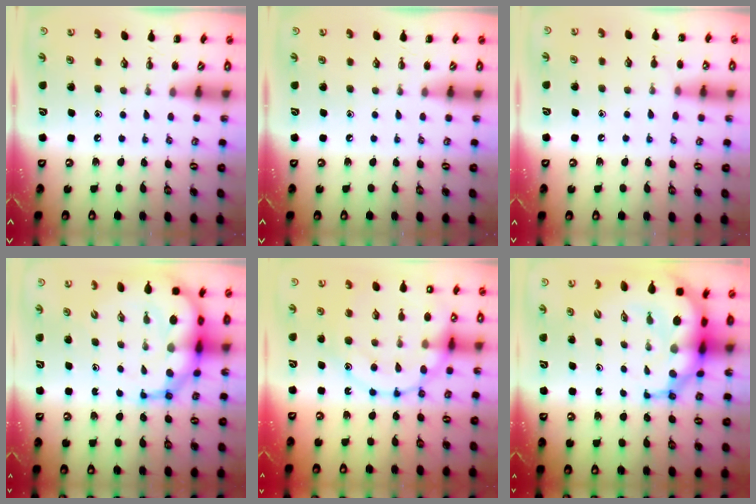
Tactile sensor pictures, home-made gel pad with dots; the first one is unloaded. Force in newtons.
{"total": 0.0}
{"total": 5.1, "press": 4.8, "slide": 1.7}
{"total": 14.7, "press": 14.3, "slide": 3.6}
{"total": 21.0, "press": 21.0, "slide": 1.8}
{"total": 13.4, "press": 12.9, "slide": 3.8}